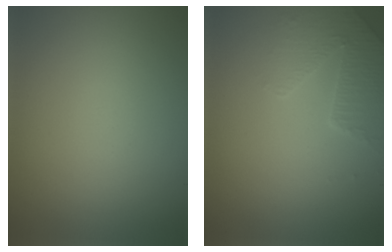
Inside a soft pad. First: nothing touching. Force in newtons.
{"total": 2.8, "press": 2.7, "slide": 0.7}